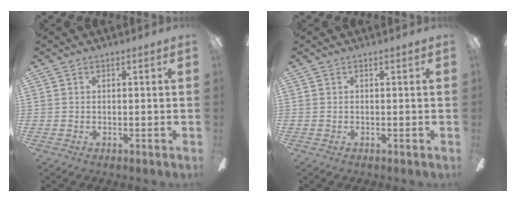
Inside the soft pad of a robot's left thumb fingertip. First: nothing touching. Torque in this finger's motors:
{"motor_torque": [0.00, 0.00, 0.02, -0.02, 0.00]}